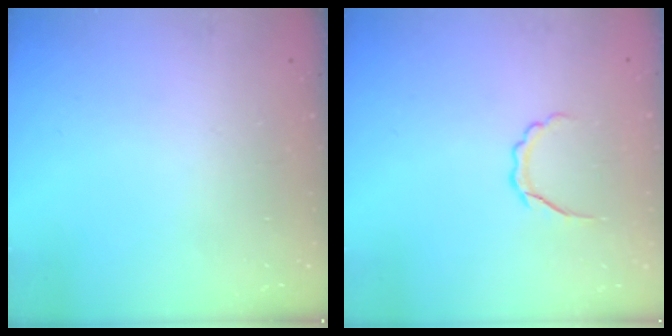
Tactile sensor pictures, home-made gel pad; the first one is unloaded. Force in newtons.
{"total": 4.3, "press": 4.2, "slide": 0.8}